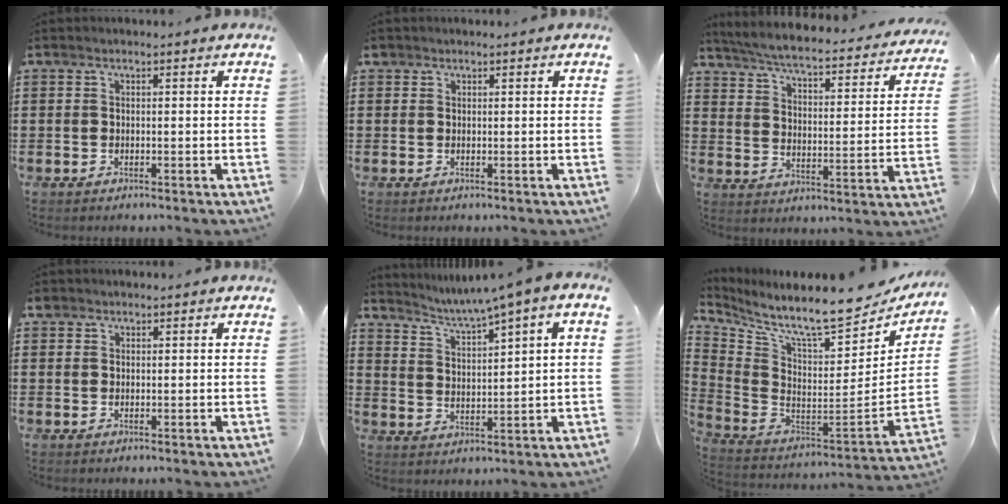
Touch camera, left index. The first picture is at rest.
{"total": 0.7, "force": [0.5, 0.5, 0.2], "torque": [-0.006, 0.004, 0.010]}
{"total": 4.7, "force": [4.4, -0.3, 1.8], "torque": [-0.059, -0.036, 0.067]}
{"total": 1.0, "force": [0.7, 0.6, 0.3], "torque": [-0.008, 0.005, 0.014]}
{"total": 3.1, "force": [2.2, -0.5, 2.1], "torque": [-0.053, -0.020, 0.027]}
{"total": 9.8, "force": [8.3, 0.9, 5.0], "torque": [-0.119, -0.083, 0.139]}